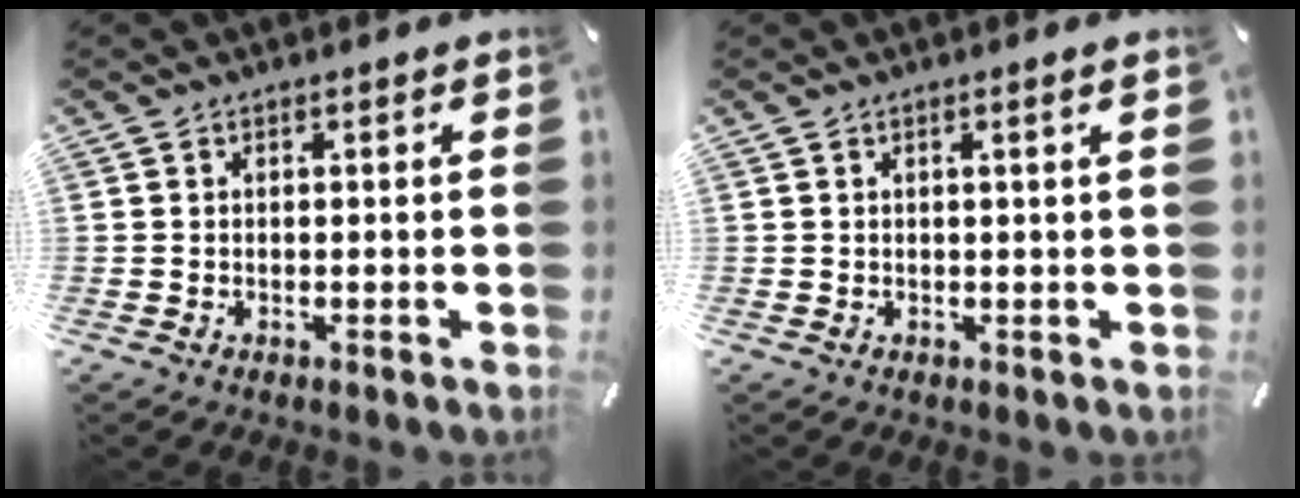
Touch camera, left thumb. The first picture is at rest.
{"total": 1.4, "force": [0.4, -0.2, 1.3], "torque": [-0.024, -0.003, 0.006]}